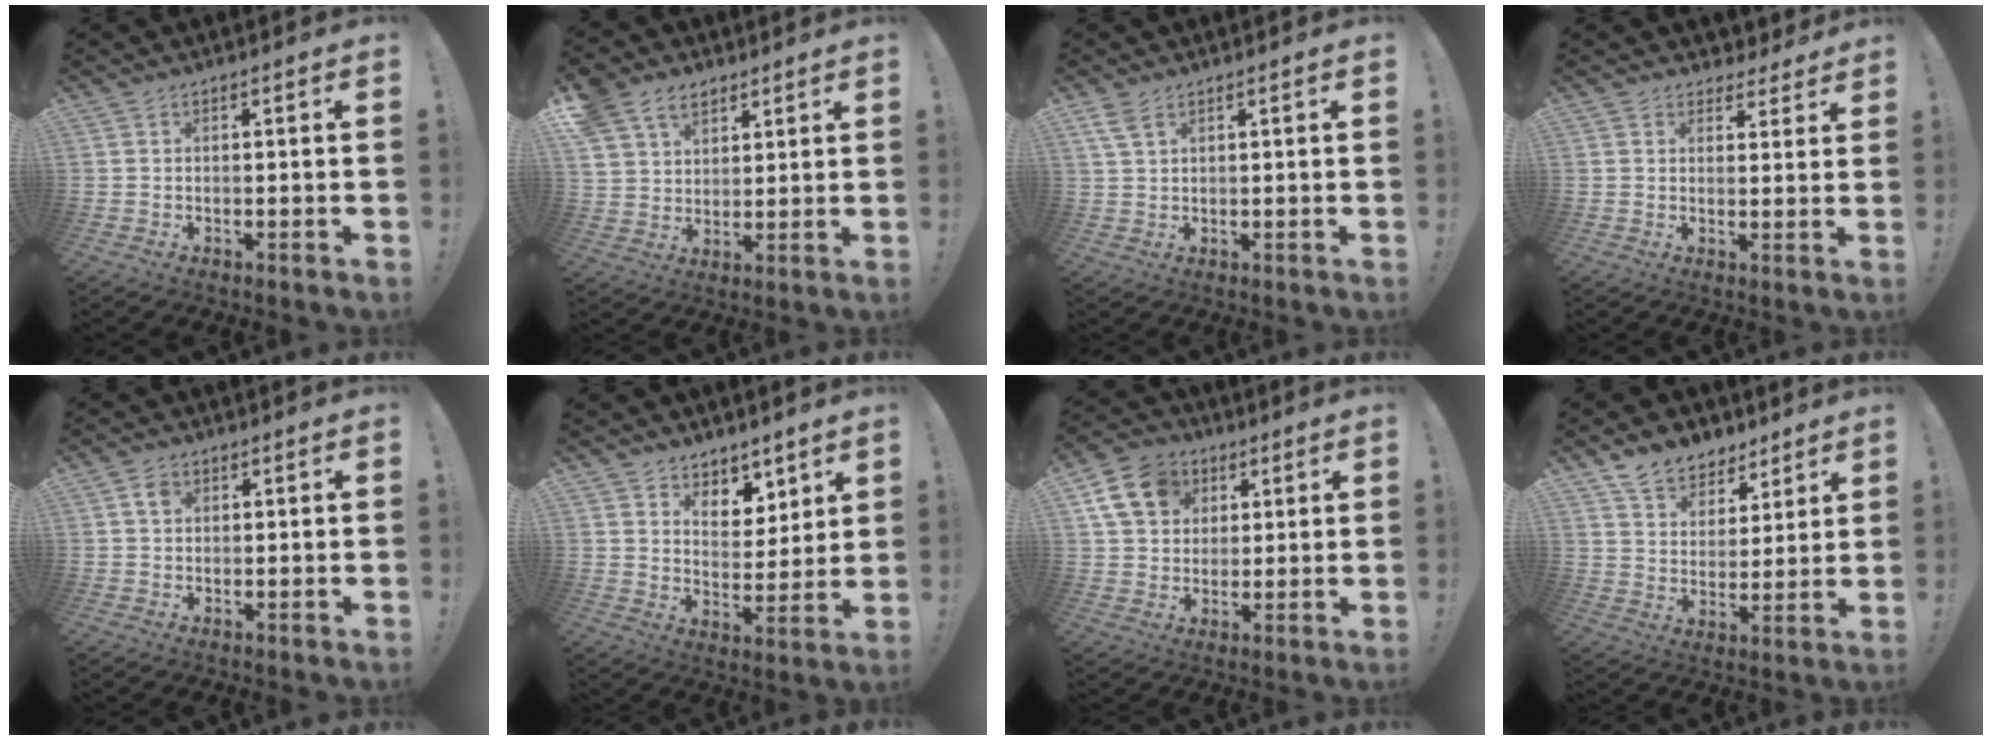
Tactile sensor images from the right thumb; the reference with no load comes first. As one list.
[{"total": 11.4, "force": [6.8, 8.1, 4.4], "torque": [-0.071, -0.032, 0.135]}, {"total": 4.0, "force": [2.5, 1.7, 2.5], "torque": [-0.050, -0.006, 0.049]}, {"total": 4.3, "force": [3.2, 2.7, 0.5], "torque": [0.003, -0.027, 0.058]}, {"total": 2.7, "force": [1.0, 2.1, 1.4], "torque": [-0.017, 0.001, 0.017]}, {"total": 7.5, "force": [5.6, 4.9, 1.4], "torque": [-0.011, -0.054, 0.107]}, {"total": 13.9, "force": [5.4, 11.2, 6.2], "torque": [-0.085, -0.015, 0.110]}, {"total": 9.7, "force": [7.7, 5.6, 1.8], "torque": [-0.030, -0.061, 0.150]}]